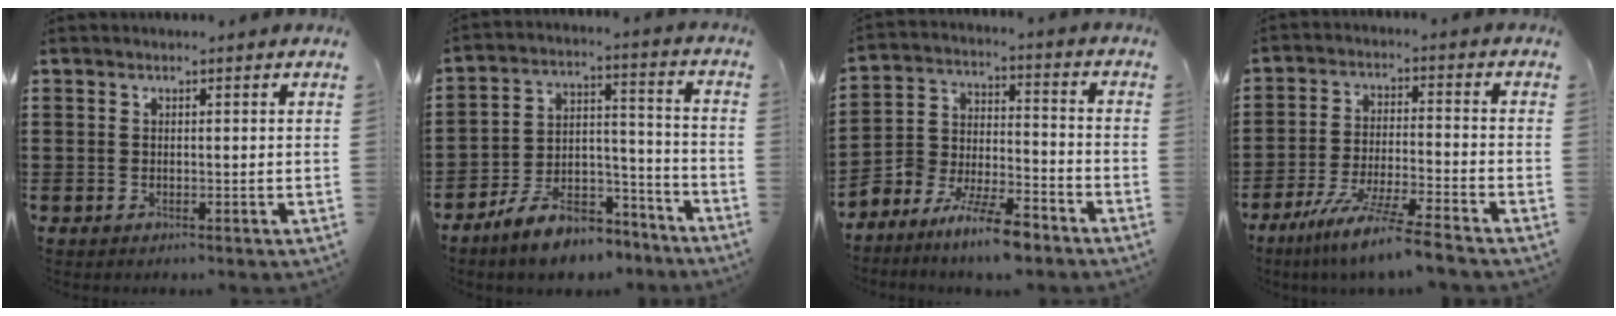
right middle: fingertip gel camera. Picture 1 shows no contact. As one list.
[{"total": 9.1, "force": [-7.8, 3.0, 3.7], "torque": [-0.065, 0.033, -0.149]}, {"total": 8.8, "force": [-8.0, 1.5, 3.4], "torque": [-0.064, 0.016, -0.155]}, {"total": 8.1, "force": [-6.9, -0.7, 4.1], "torque": [-0.085, -0.014, -0.135]}]